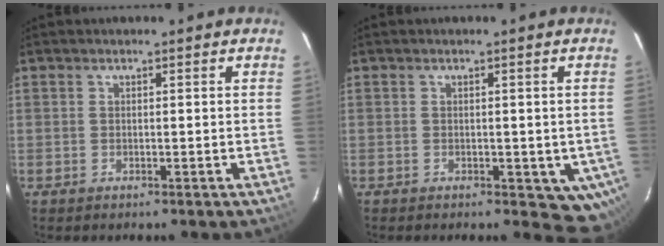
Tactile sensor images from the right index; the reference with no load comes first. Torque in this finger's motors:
{"motor_torque": [0.48, -0.30, 0.13, -0.06]}